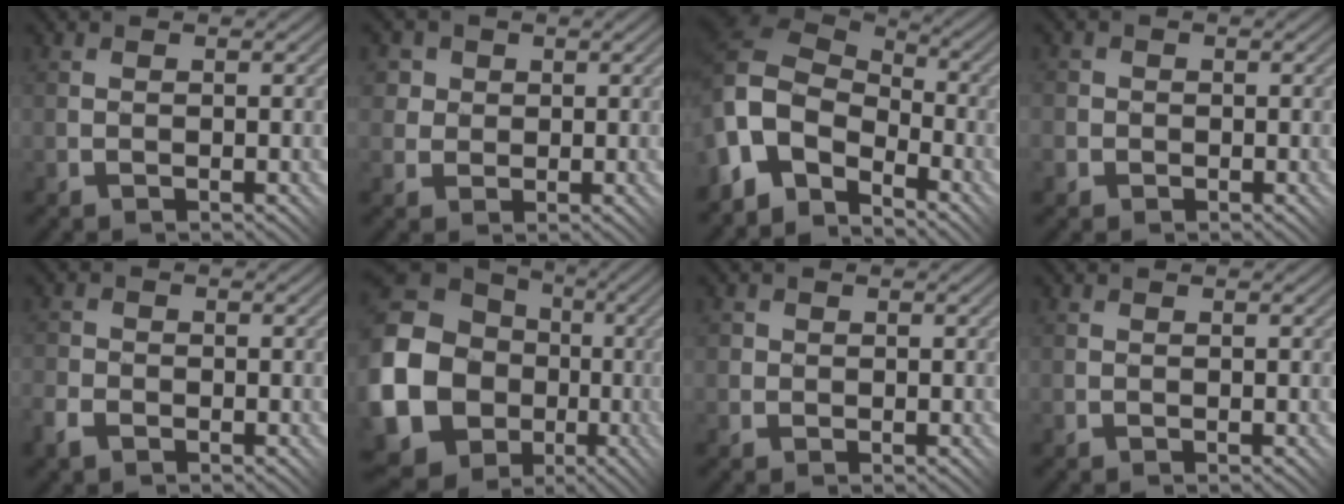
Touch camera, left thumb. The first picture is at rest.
{"total": 4.7, "force": [2.0, 4.1, 1.0], "torque": [-0.036, 0.012, 0.029]}
{"total": 10.2, "force": [-4.6, 7.3, 5.5], "torque": [-0.139, 0.007, -0.103]}
{"total": 3.3, "force": [-0.4, 3.3, 0.1], "torque": [-0.005, 0.016, -0.030]}
{"total": 3.2, "force": [-2.0, 2.2, 1.3], "torque": [-0.039, -0.005, -0.047]}
{"total": 23.7, "force": [-3.7, 21.5, 9.3], "torque": [-0.260, -0.033, -0.091]}
{"total": 1.6, "force": [0.3, 1.6, 0.0], "torque": [-0.001, 0.003, -0.004]}
{"total": 0.0}